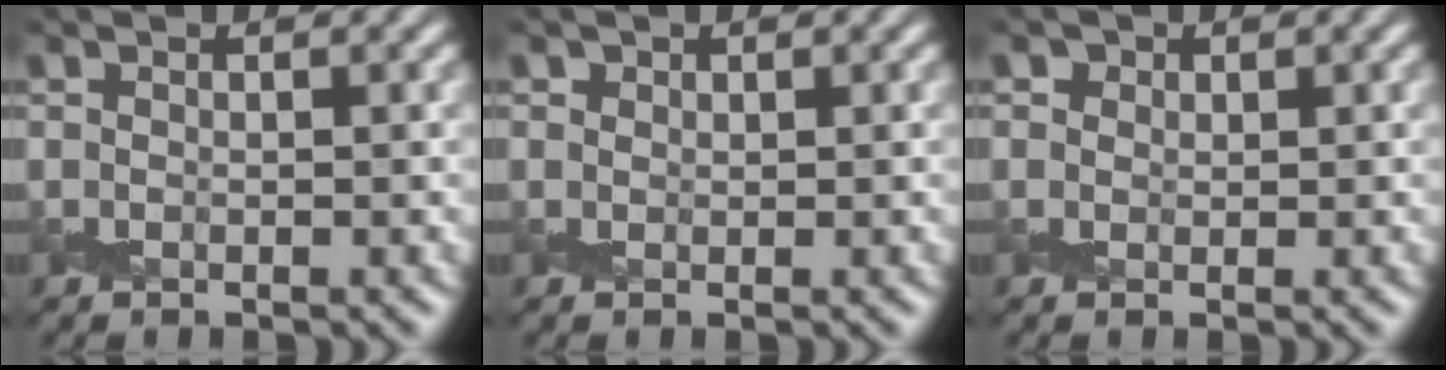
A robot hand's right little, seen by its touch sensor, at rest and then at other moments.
{"total": 0.7, "force": [0.4, 0.5, 0.1], "torque": [0.001, -0.002, 0.005]}
{"total": 1.4, "force": [0.8, 1.0, 0.4], "torque": [-0.006, -0.001, 0.002]}